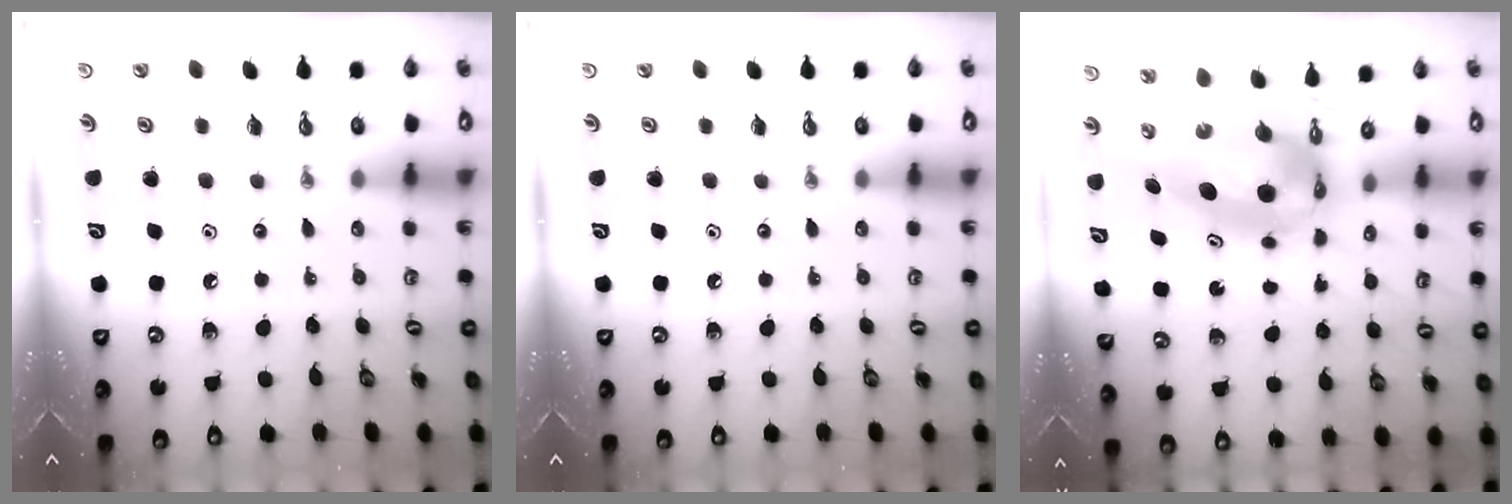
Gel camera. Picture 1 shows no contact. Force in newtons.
{"total": 0.0}
{"total": 7.7, "press": 7.7, "slide": 0.9}